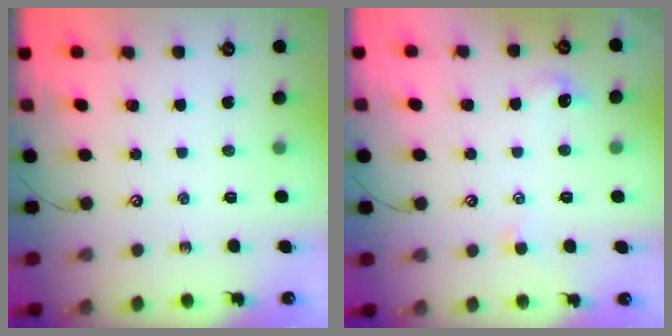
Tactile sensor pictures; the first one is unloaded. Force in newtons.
{"total": 1.7, "press": 1.6, "slide": 0.6}